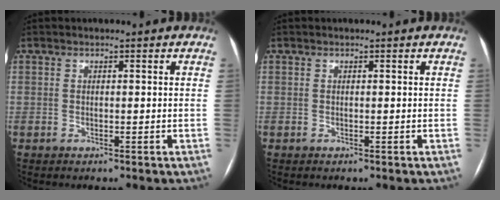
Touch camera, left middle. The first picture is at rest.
{"total": 0.0}